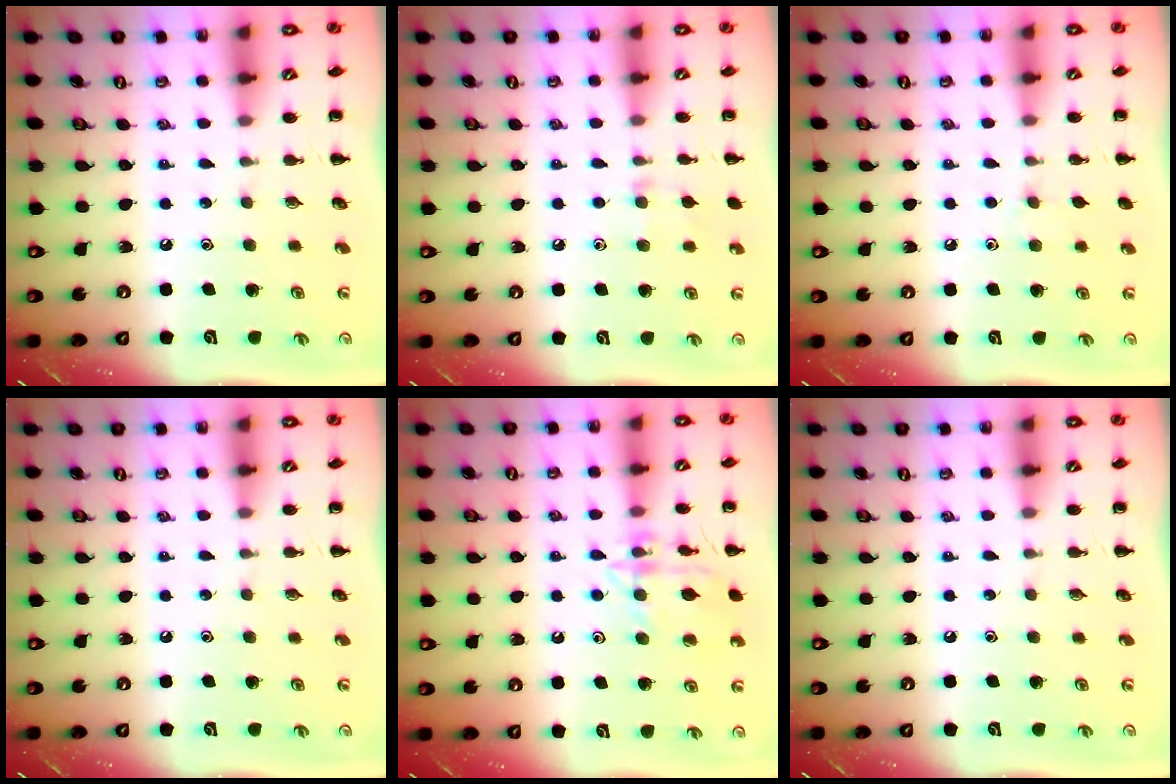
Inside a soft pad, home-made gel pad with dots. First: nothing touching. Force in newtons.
{"total": 6.6, "press": 6.3, "slide": 2.0}
{"total": 4.6, "press": 4.3, "slide": 1.5}
{"total": 0.0}
{"total": 13.6, "press": 13.6, "slide": 0.6}
{"total": 0.0}